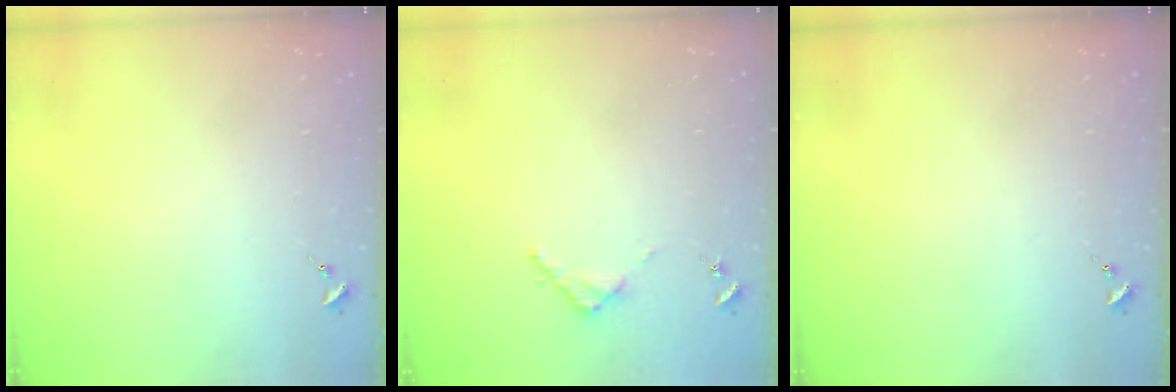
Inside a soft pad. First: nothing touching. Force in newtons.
{"total": 3.1, "press": 3.1, "slide": 0.4}
{"total": 0.0}